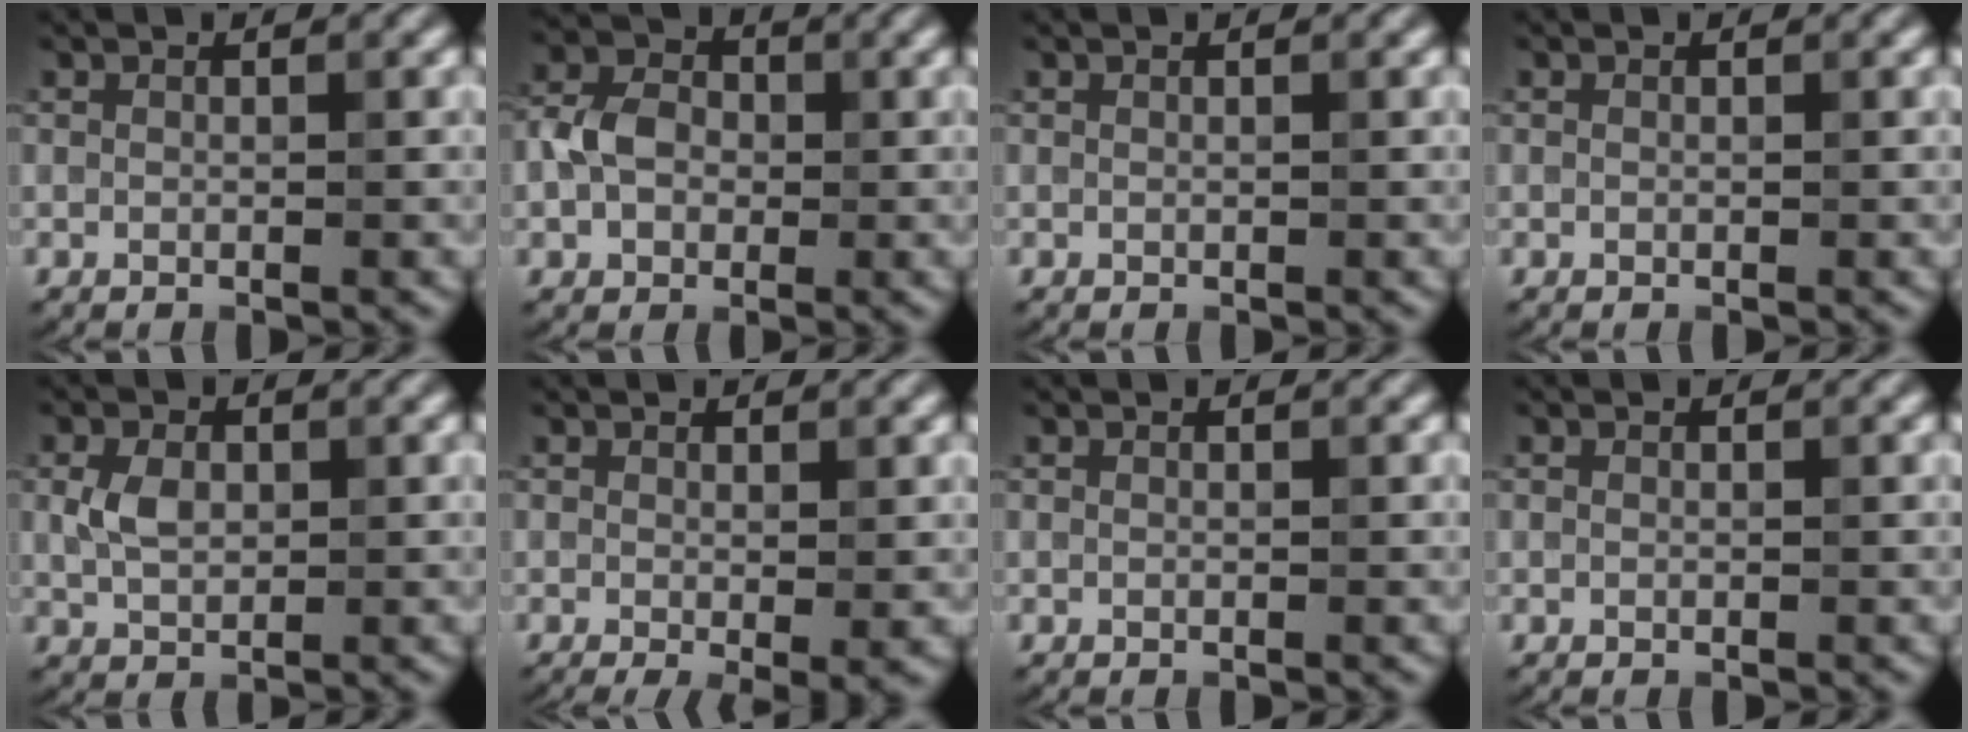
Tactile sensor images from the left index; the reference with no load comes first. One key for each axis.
{"total": 3.8, "fx": -0.3, "fy": 3.0, "fz": 2.2, "tx": -0.044, "ty": 0.006, "tz": -0.015}
{"total": 0.0}
{"total": 0.0}
{"total": 2.6, "fx": 0.4, "fy": 1.9, "fz": 1.8, "tx": -0.042, "ty": 0.003, "tz": 0.008}
{"total": 2.4, "fx": -0.4, "fy": 0.3, "fz": 2.3, "tx": -0.040, "ty": -0.015, "tz": -0.006}
{"total": 0.0}
{"total": 0.0}